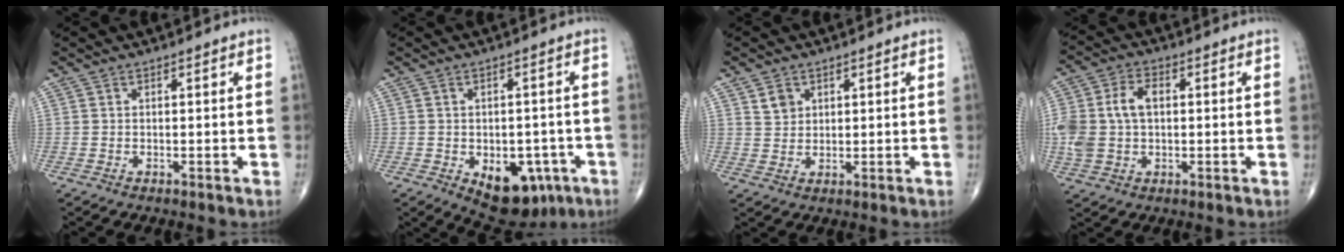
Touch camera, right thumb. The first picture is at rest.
{"total": 11.6, "force": [-4.8, 7.0, 7.9], "torque": [-0.070, 0.016, -0.053]}
{"total": 3.2, "force": [1.7, 2.5, 1.2], "torque": [-0.007, -0.013, 0.033]}
{"total": 10.7, "force": [0.7, 7.0, 8.0], "torque": [-0.174, 0.022, 0.017]}